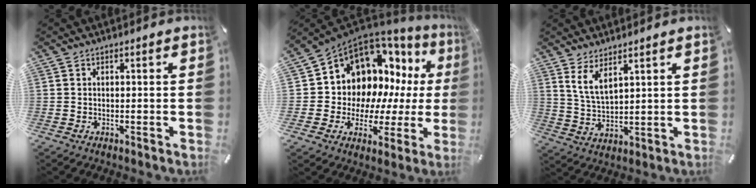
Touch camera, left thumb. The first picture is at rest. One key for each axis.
{"total": 12.2, "fx": 6.8, "fy": 9.4, "fz": 3.9, "tx": -0.070, "ty": -0.084, "tz": 0.134}
{"total": 6.6, "fx": 4.5, "fy": 2.4, "fz": 4.1, "tx": -0.099, "ty": -0.019, "tz": 0.083}